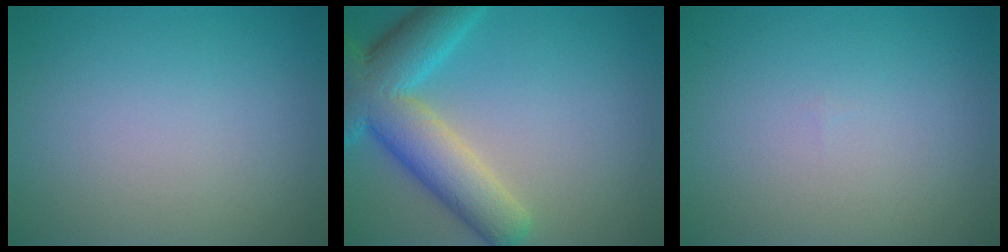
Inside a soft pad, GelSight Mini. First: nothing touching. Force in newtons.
{"total": 8.8, "press": 8.8, "slide": 0.5}
{"total": 0.0}